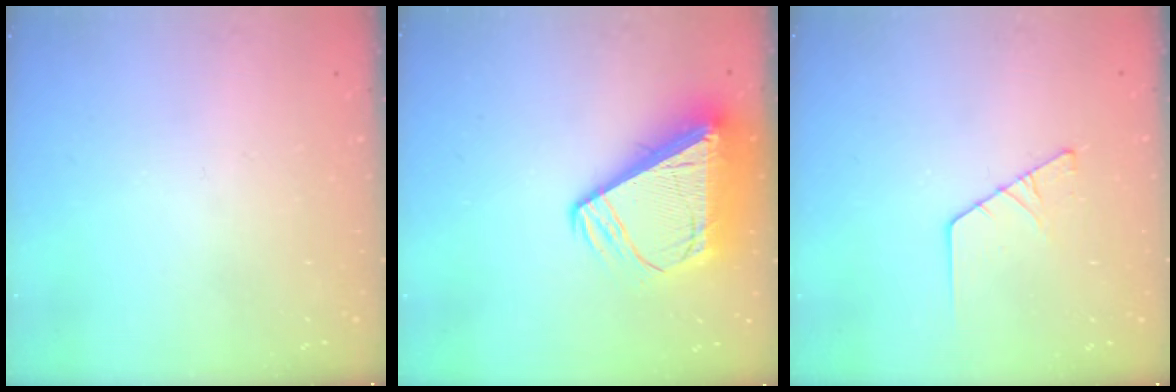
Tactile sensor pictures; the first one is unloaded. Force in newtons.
{"total": 14.3, "press": 14.2, "slide": 1.5}
{"total": 2.5, "press": 2.5, "slide": 0.3}